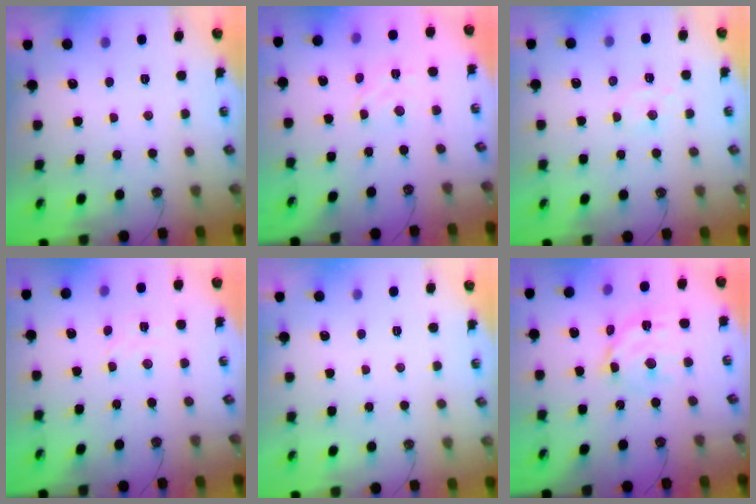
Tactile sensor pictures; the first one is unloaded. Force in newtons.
{"total": 3.2, "press": 3.2, "slide": 0.2}
{"total": 6.6, "press": 6.6, "slide": 0.9}
{"total": 3.2, "press": 3.2, "slide": 0.6}
{"total": 0.0}
{"total": 12.6, "press": 12.5, "slide": 1.0}